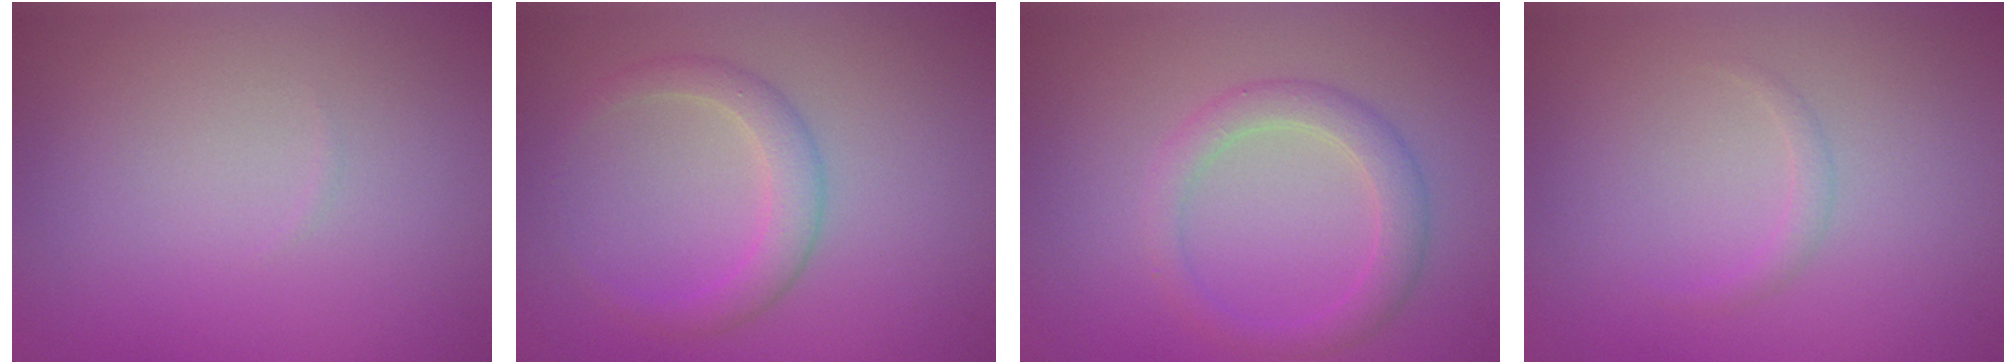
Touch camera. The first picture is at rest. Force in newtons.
{"total": 2.6, "press": 2.6, "slide": 0.1}
{"total": 2.7, "press": 2.7, "slide": 0.2}
{"total": 0.9, "press": 0.9, "slide": 0.0}